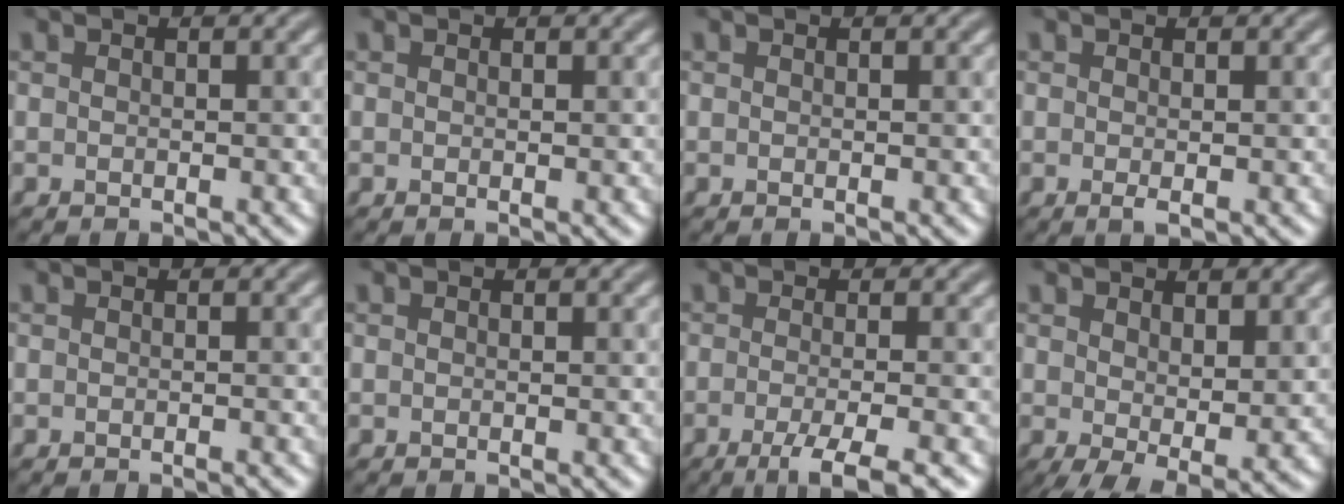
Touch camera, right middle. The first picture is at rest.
{"total": 0.0}
{"total": 0.0}
{"total": 0.7, "force": [-0.1, 0.1, 0.7], "torque": [-0.013, -0.004, -0.001]}
{"total": 0.6, "force": [-0.4, 0.0, 0.4], "torque": [-0.003, 0.002, -0.008]}
{"total": 0.0}
{"total": 4.7, "force": [-2.2, 1.0, 4.0], "torque": [-0.057, -0.005, -0.045]}
{"total": 4.2, "force": [0.9, 1.8, 3.7], "torque": [-0.065, -0.008, 0.021]}